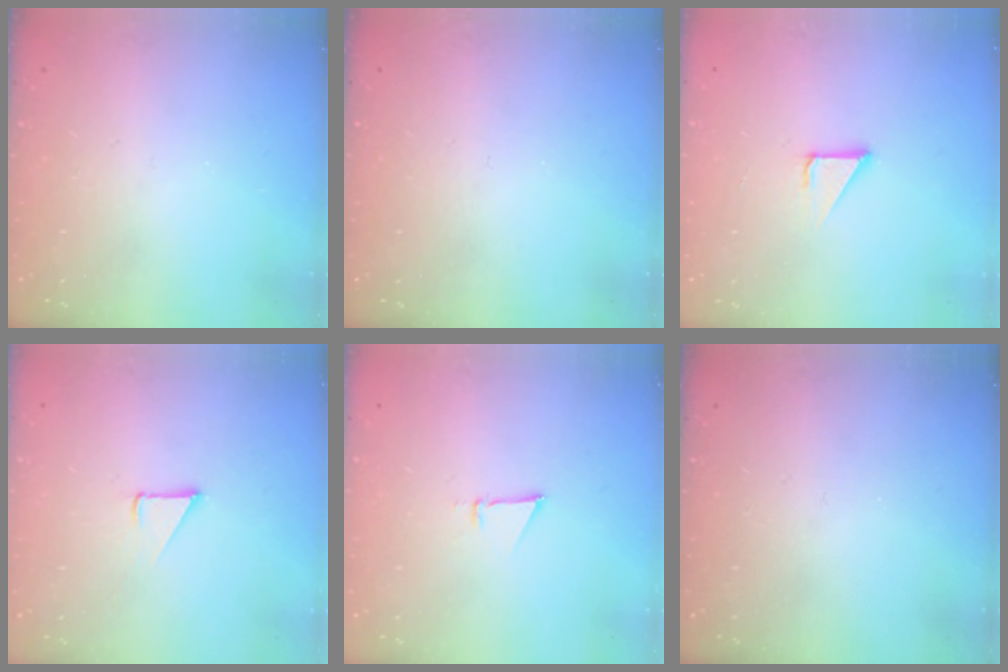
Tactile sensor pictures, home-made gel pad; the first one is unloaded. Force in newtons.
{"total": 0.0}
{"total": 2.1, "press": 2.1, "slide": 0.0}
{"total": 3.2, "press": 3.2, "slide": 0.1}
{"total": 2.6, "press": 2.5, "slide": 0.8}
{"total": 0.0}